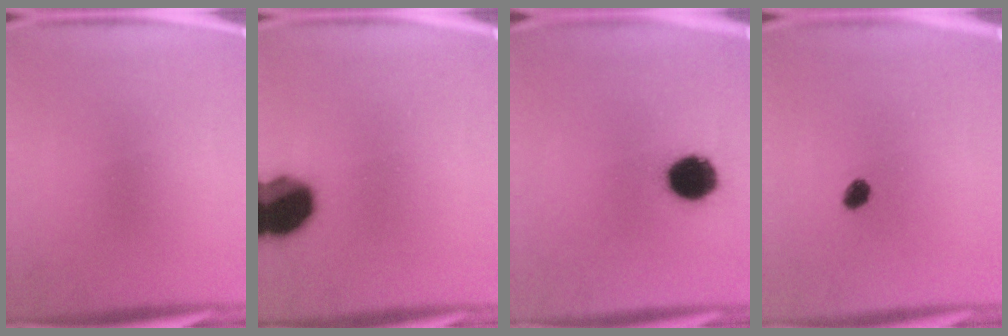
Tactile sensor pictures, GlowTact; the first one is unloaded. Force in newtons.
{"total": 15.0}
{"total": 11.5}
{"total": 2.2}